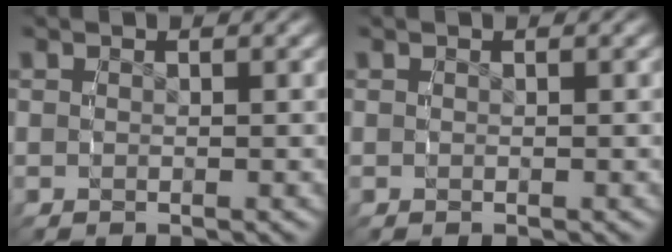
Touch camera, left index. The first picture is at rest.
{"total": 0.0}